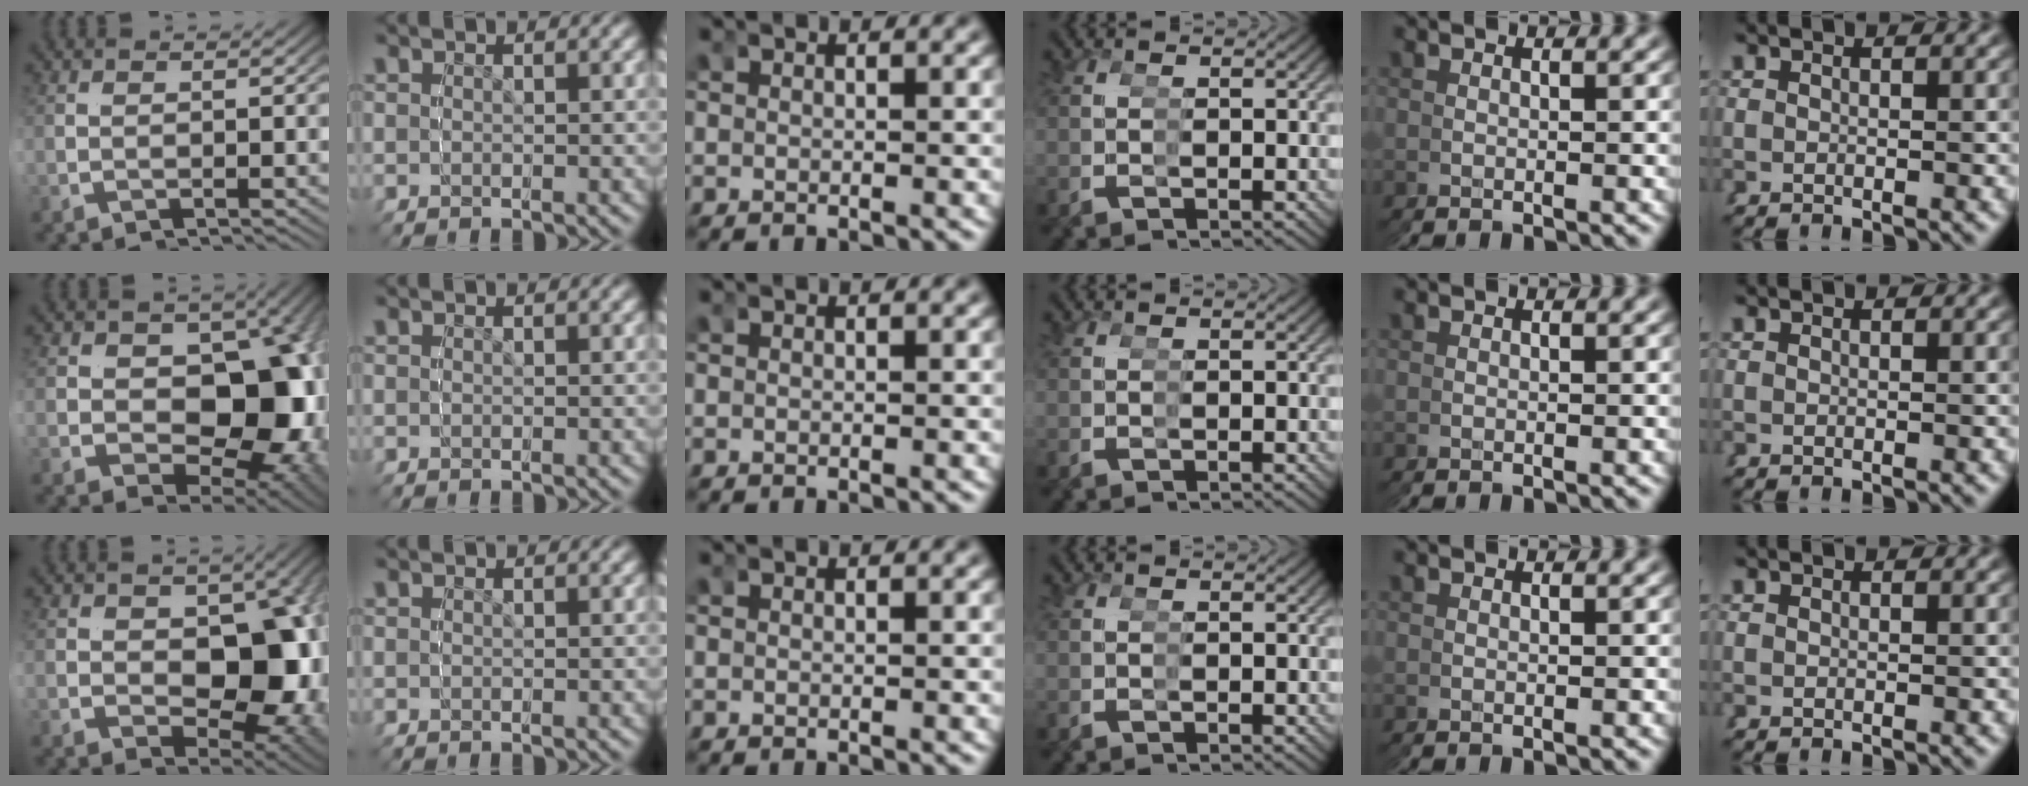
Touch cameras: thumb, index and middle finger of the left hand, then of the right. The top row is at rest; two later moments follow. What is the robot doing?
{"motion": "grasp_and_lifting", "object": "condiment"}